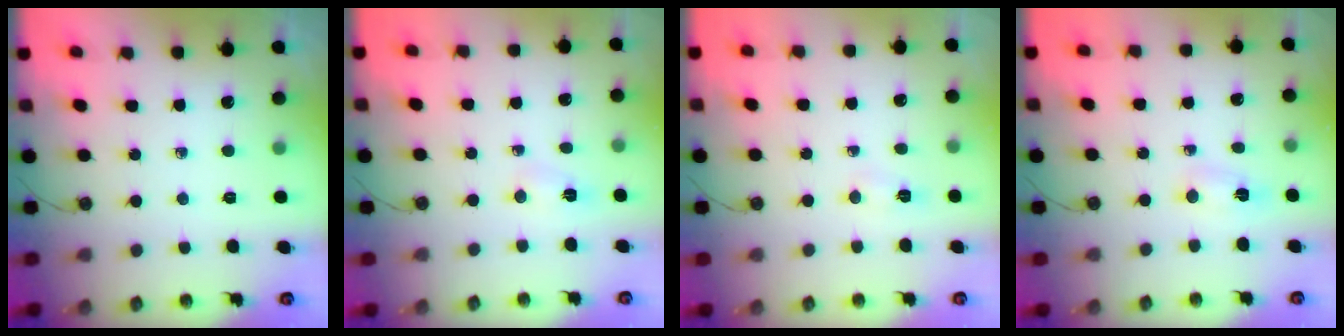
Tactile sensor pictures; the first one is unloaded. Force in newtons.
{"total": 2.5, "press": 2.4, "slide": 0.4}
{"total": 2.9, "press": 2.9, "slide": 0.4}
{"total": 2.6, "press": 1.3, "slide": 2.2}